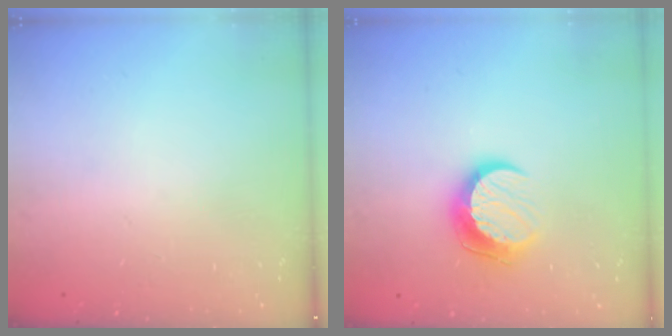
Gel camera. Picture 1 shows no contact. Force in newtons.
{"total": 10.4, "press": 10.4, "slide": 0.5}